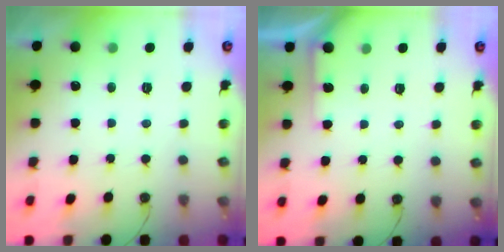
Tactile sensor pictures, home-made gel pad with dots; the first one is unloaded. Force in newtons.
{"total": 3.6, "press": 3.6, "slide": 0.5}